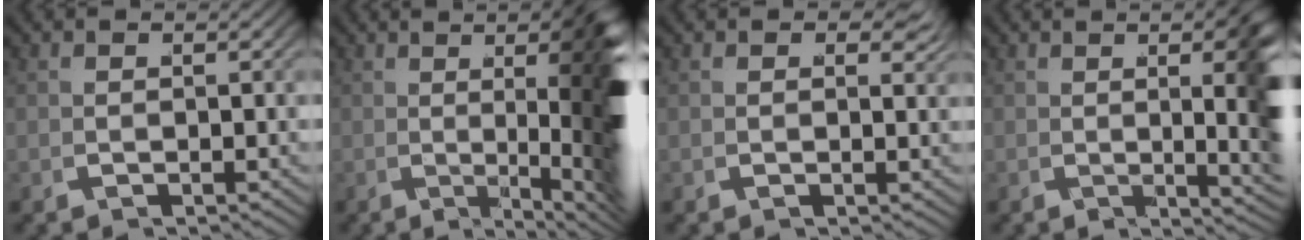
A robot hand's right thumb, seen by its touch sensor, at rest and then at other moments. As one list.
[{"total": 12.8, "force": [0.4, 3.7, 12.3], "torque": [-0.147, -0.012, 0.012]}, {"total": 2.2, "force": [1.2, 1.1, 1.5], "torque": [-0.018, 0.001, 0.016]}, {"total": 8.3, "force": [1.0, 2.7, 7.8], "torque": [-0.097, -0.003, 0.018]}]